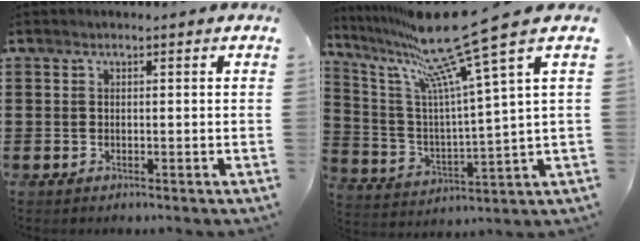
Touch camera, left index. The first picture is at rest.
{"total": 15.4, "force": [11.4, -0.2, 10.3], "torque": [-0.222, -0.061, 0.182]}